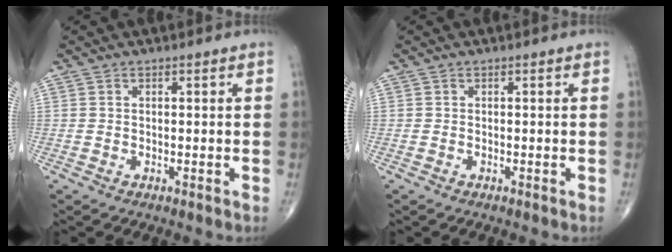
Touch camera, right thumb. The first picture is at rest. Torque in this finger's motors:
{"motor_torque": [0.42, -0.11, 0.07, -0.09, 0.00]}